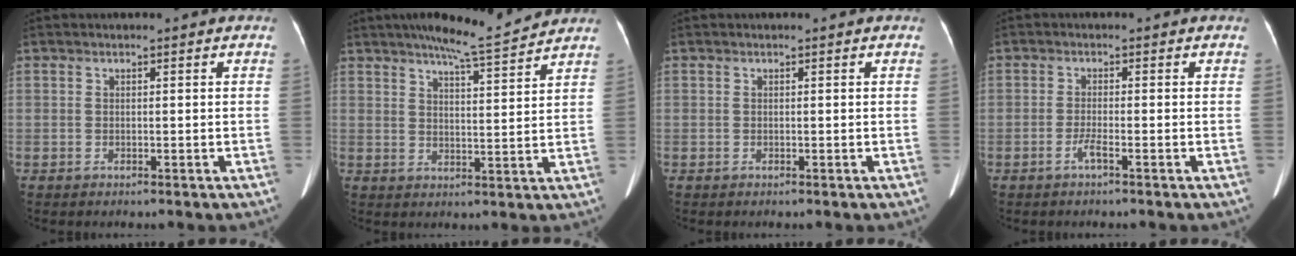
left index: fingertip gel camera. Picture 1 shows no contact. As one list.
[{"total": 8.7, "force": [7.9, -0.4, 3.6], "torque": [-0.062, 0.002, 0.115]}, {"total": 0.0}, {"total": 1.5, "force": [-1.0, -0.2, 1.2], "torque": [-0.026, -0.001, -0.021]}]